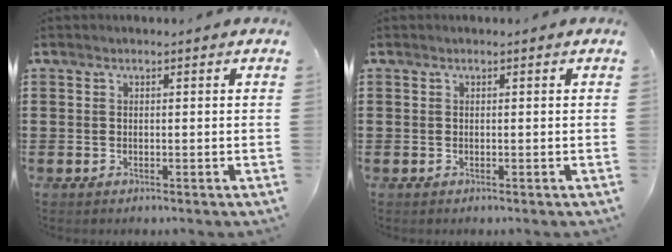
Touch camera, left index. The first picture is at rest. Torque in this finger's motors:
{"motor_torque": [0.00, 0.00, 0.00, -0.01]}